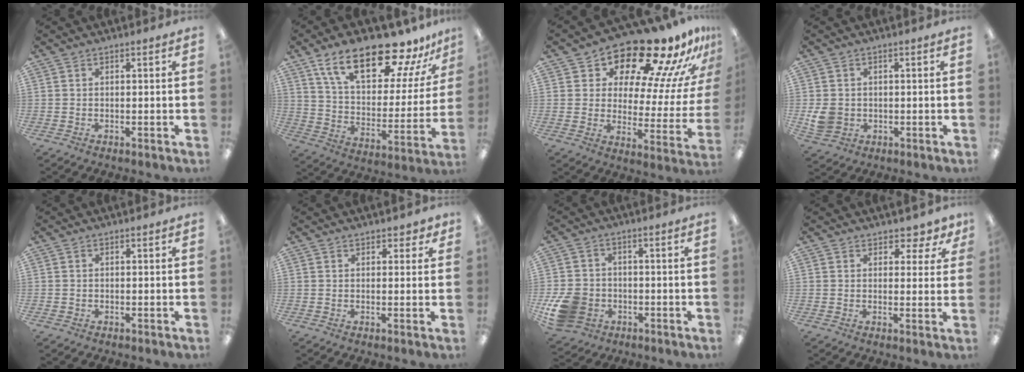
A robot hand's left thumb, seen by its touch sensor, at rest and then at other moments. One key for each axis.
{"total": 22.5, "fx": 16.1, "fy": 8.2, "fz": 13.4, "tx": -0.221, "ty": -0.089, "tz": 0.271}
{"total": 19.0, "fx": 16.3, "fy": 5.0, "fz": 8.4, "tx": -0.138, "ty": -0.131, "tz": 0.267}
{"total": 5.9, "fx": -0.3, "fy": 5.4, "fz": 2.3, "tx": -0.035, "ty": 0.008, "tz": 0.000}
{"total": 0.7, "fx": -0.1, "fy": 0.7, "fz": -0.1, "tx": 0.003, "ty": 0.005, "tz": -0.005}
{"total": 2.1, "fx": 1.5, "fy": 1.4, "fz": 0.6, "tx": 0.003, "ty": -0.003, "tz": 0.024}
{"total": 11.1, "fx": -4.3, "fy": 8.8, "fz": 5.2, "tx": -0.112, "ty": 0.032, "tz": -0.074}
{"total": 3.7, "fx": 2.3, "fy": 2.7, "fz": 1.0, "tx": -0.005, "ty": -0.010, "tz": 0.037}